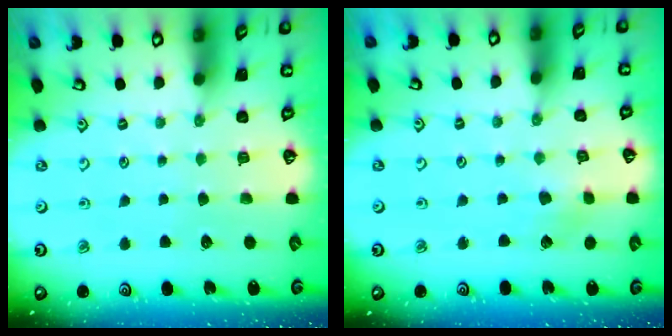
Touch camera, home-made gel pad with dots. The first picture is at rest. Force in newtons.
{"total": 2.9, "press": 2.9, "slide": 0.3}